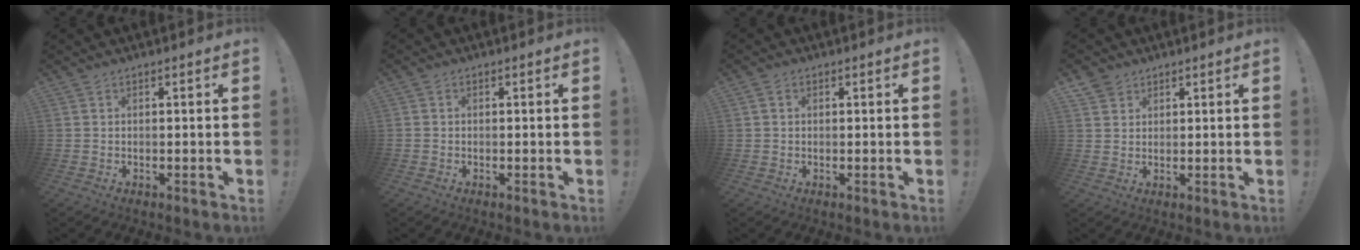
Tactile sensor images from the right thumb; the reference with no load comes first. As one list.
[{"total": 0.6, "force": [-0.3, 0.5, 0.0], "torque": [-0.002, 0.002, -0.006]}, {"total": 1.2, "force": [0.2, 1.1, 0.5], "torque": [-0.006, 0.003, 0.003]}, {"total": 3.9, "force": [2.5, 3.0, 0.3], "torque": [0.005, -0.017, 0.045]}]